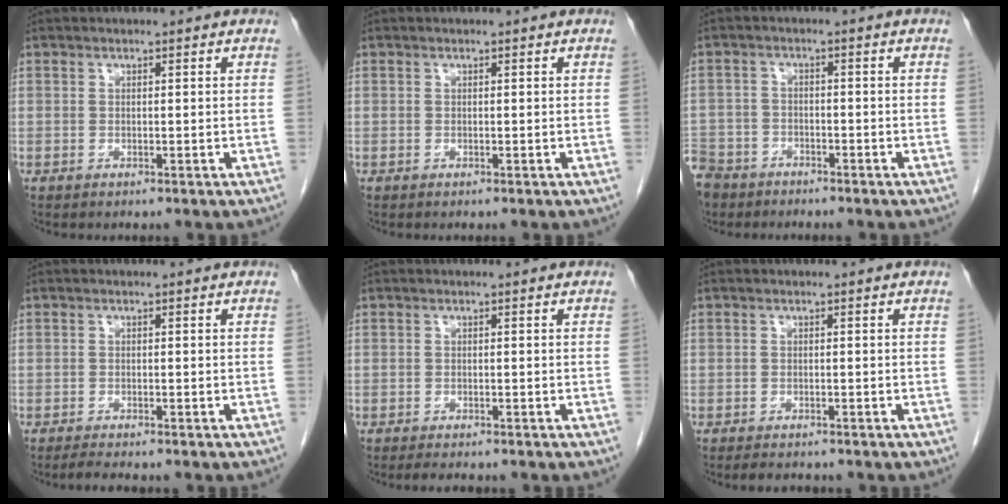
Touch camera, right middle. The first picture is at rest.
{"total": 0.0}
{"total": 11.0, "force": [-7.7, 7.3, 2.9], "torque": [-0.106, -0.006, -0.134]}
{"total": 1.8, "force": [-1.6, 0.0, 0.8], "torque": [-0.022, -0.007, -0.028]}
{"total": 2.1, "force": [-1.8, 0.5, 1.0], "torque": [-0.019, -0.006, -0.023]}
{"total": 2.4, "force": [-2.1, 0.8, 0.9], "torque": [-0.020, -0.006, -0.026]}